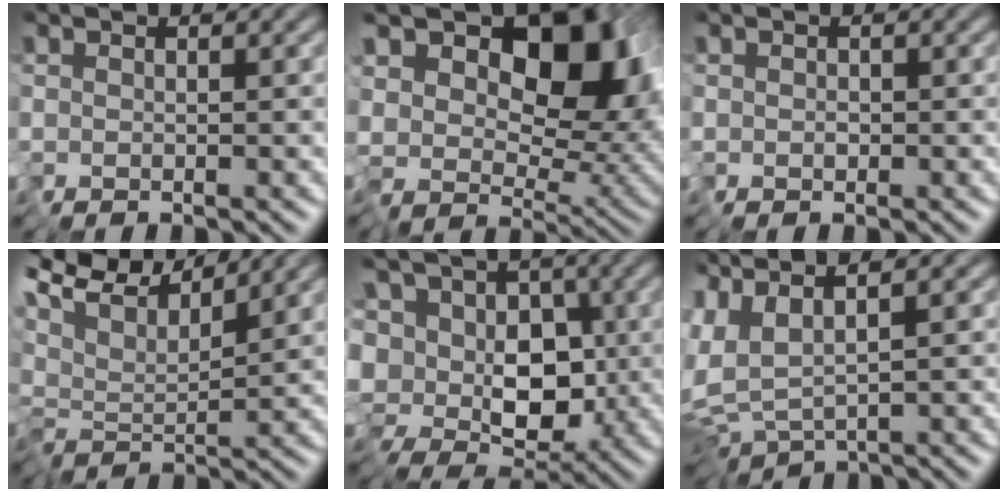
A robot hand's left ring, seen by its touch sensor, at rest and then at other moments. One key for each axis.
{"total": 14.5, "fx": 6.6, "fy": 8.3, "fz": 10.0, "tx": -0.151, "ty": 0.016, "tz": 0.112}
{"total": 0.5, "fx": 0.0, "fy": 0.4, "fz": 0.3, "tx": 0.002, "ty": 0.003, "tz": 0.000}
{"total": 6.5, "fx": 5.9, "fy": 0.3, "fz": 2.6, "tx": -0.077, "ty": 0.013, "tz": 0.091}
{"total": 13.0, "fx": 5.3, "fy": 9.2, "fz": 7.5, "tx": -0.164, "ty": 0.037, "tz": 0.067}
{"total": 4.5, "fx": 1.7, "fy": 1.1, "fz": 4.0, "tx": -0.099, "ty": 0.000, "tz": 0.042}